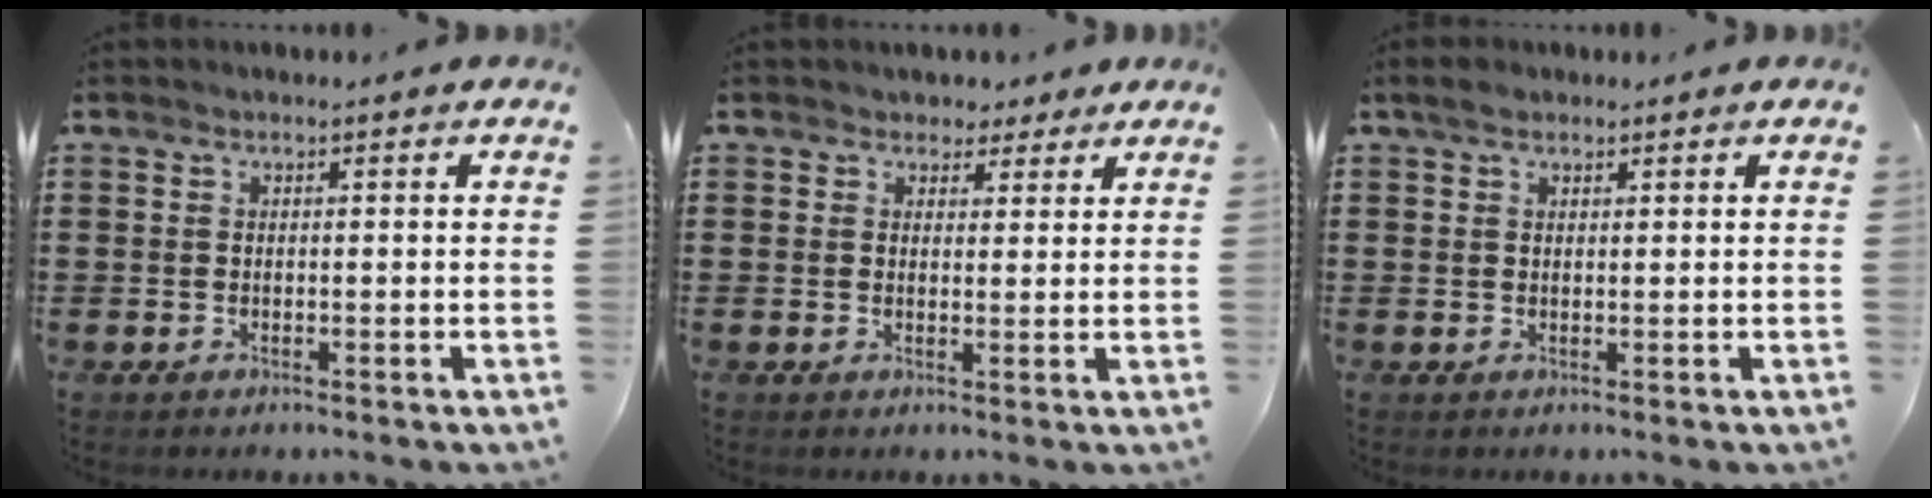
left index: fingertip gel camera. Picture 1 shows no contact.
{"total": 2.6, "force": [1.9, 1.7, 0.1], "torque": [-0.007, 0.005, 0.034]}
{"total": 1.9, "force": [1.3, 1.0, 0.9], "torque": [-0.022, 0.007, 0.024]}